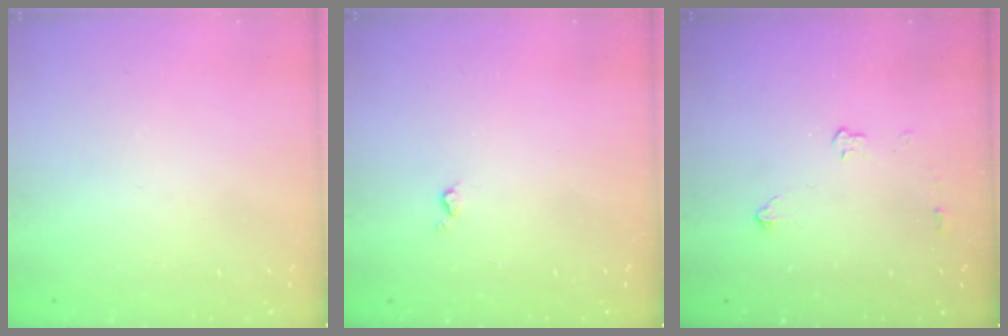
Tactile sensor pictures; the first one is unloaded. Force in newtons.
{"total": 2.9, "press": 2.9, "slide": 0.5}
{"total": 3.1, "press": 3.1, "slide": 0.5}